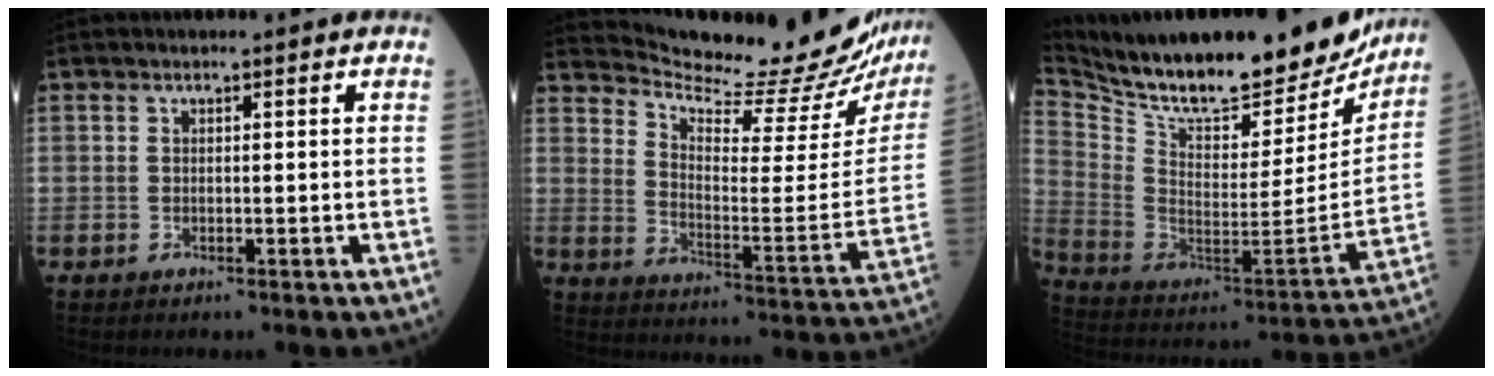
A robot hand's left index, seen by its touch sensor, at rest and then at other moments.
{"total": 24.7, "force": [23.4, 2.3, 7.5], "torque": [-0.126, -0.104, 0.307]}
{"total": 29.5, "force": [25.3, 7.5, 13.2], "torque": [-0.246, -0.044, 0.368]}